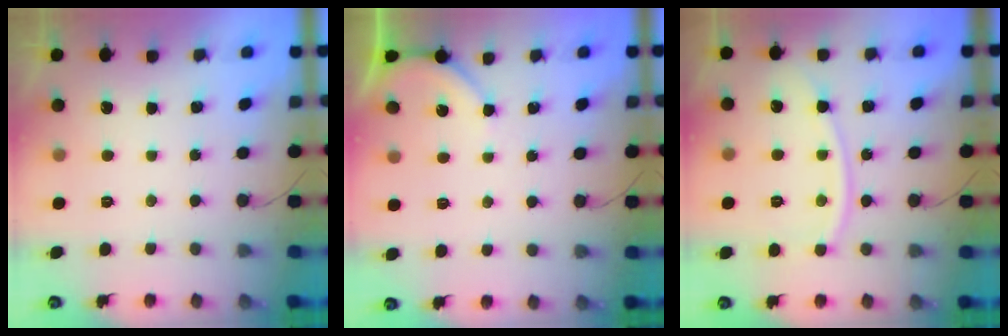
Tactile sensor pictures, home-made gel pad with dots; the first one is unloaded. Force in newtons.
{"total": 2.7, "press": 2.6, "slide": 0.6}
{"total": 10.3, "press": 10.2, "slide": 1.3}